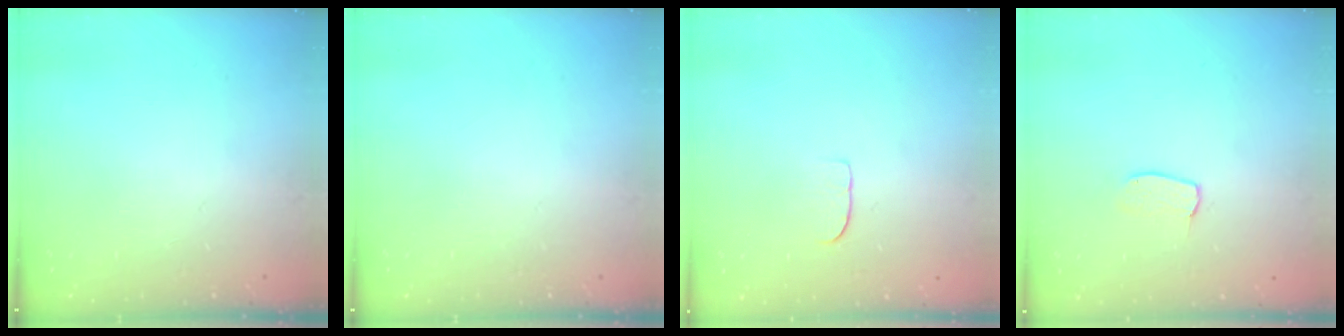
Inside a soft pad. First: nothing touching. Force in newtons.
{"total": 0.0}
{"total": 4.5, "press": 4.5, "slide": 0.3}
{"total": 4.0, "press": 4.0, "slide": 0.2}